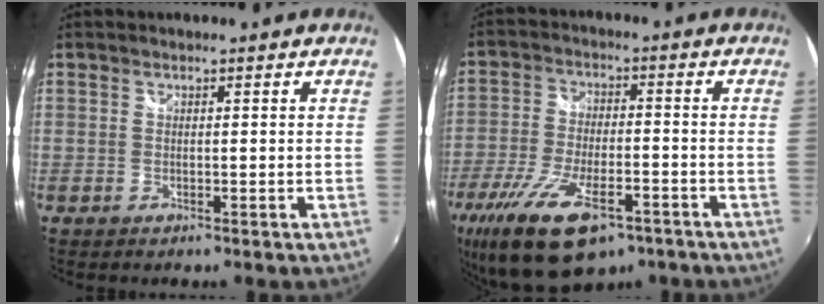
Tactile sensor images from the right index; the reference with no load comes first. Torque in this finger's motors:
{"motor_torque": [1.66, -0.48, 0.87, 0.21]}